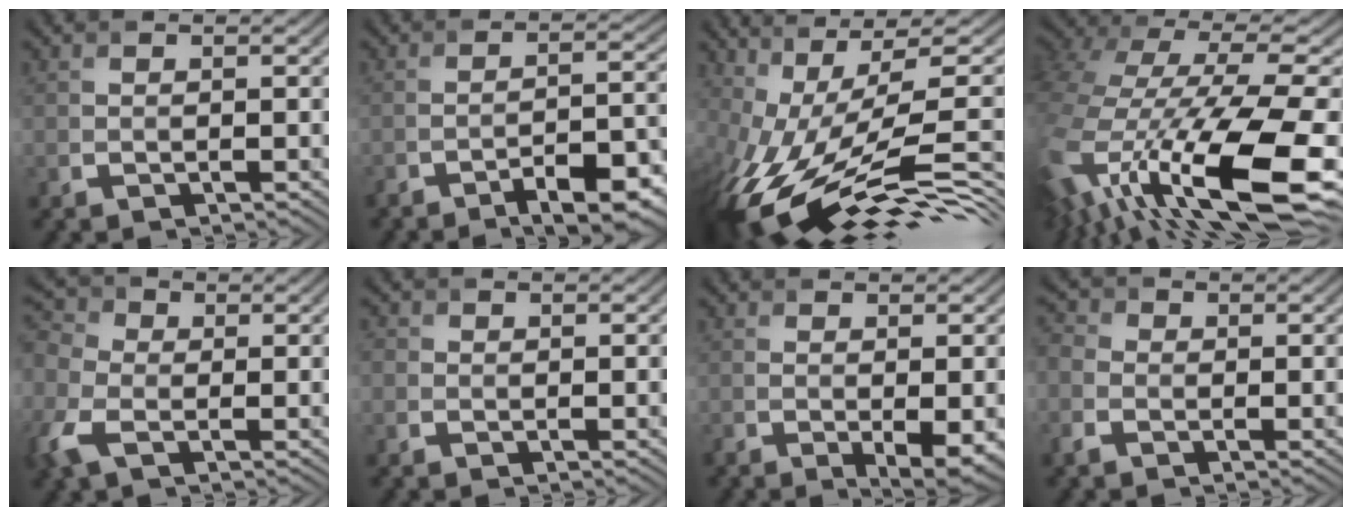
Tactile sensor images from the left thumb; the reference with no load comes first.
{"total": 8.8, "force": [-6.3, 1.6, 5.9], "torque": [-0.081, 0.005, -0.094]}
{"total": 14.7, "force": [-1.9, 4.2, 13.9], "torque": [-0.274, -0.001, -0.011]}
{"total": 16.4, "force": [-4.5, 7.2, 14.0], "torque": [-0.303, -0.055, -0.045]}
{"total": 7.3, "force": [-1.8, 5.0, 5.0], "torque": [-0.154, 0.002, -0.053]}
{"total": 1.4, "force": [-0.1, 1.2, 0.5], "torque": [-0.013, 0.000, -0.008]}
{"total": 3.6, "force": [-1.0, 0.5, 3.5], "torque": [-0.055, -0.011, -0.012]}
{"total": 3.5, "force": [-0.9, 2.7, 2.0], "torque": [-0.058, 0.007, -0.032]}